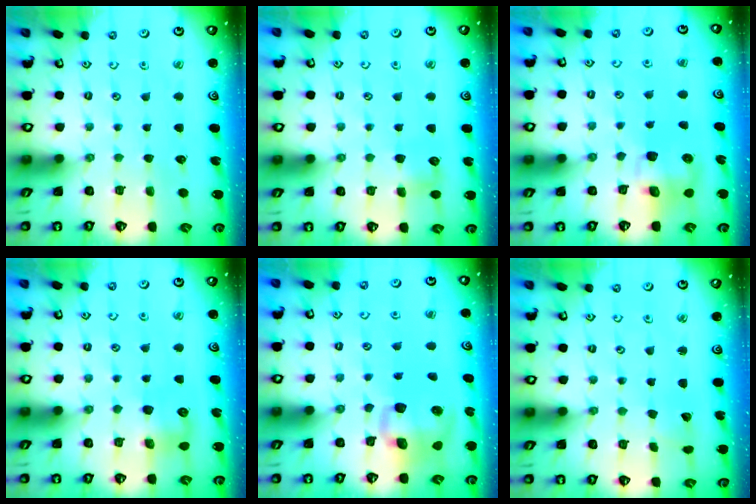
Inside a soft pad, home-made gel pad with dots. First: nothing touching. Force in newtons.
{"total": 4.8, "press": 4.8, "slide": 0.6}
{"total": 8.3, "press": 8.2, "slide": 0.9}
{"total": 7.1, "press": 7.1, "slide": 0.3}
{"total": 10.8, "press": 10.6, "slide": 1.5}
{"total": 1.2, "press": 1.2, "slide": 0.0}